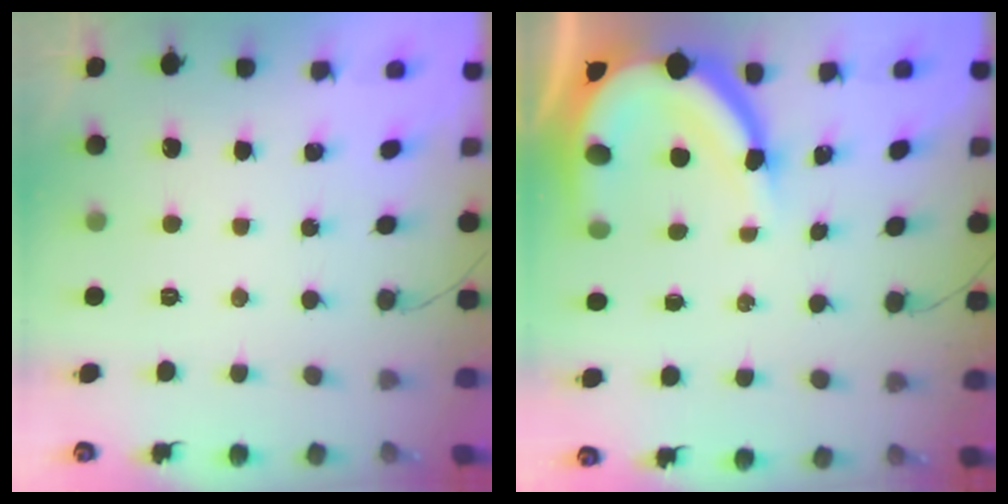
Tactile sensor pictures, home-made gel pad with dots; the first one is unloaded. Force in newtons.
{"total": 12.6, "press": 12.5, "slide": 1.4}